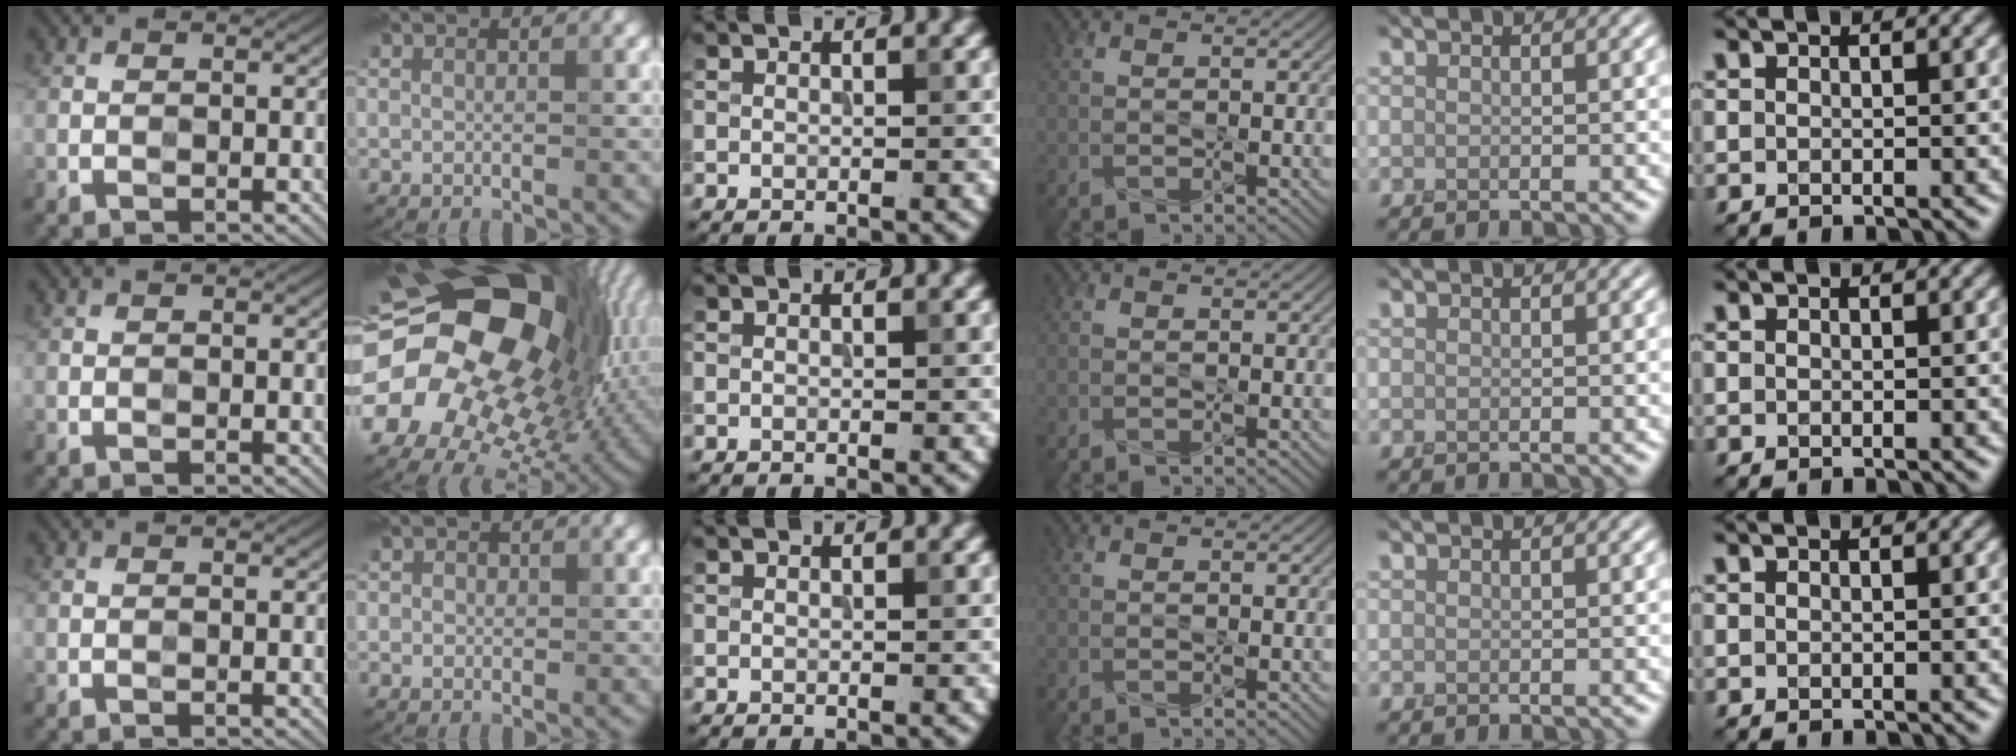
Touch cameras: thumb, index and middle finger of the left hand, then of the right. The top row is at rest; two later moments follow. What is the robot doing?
{"motion": "press", "object": "joystick"}